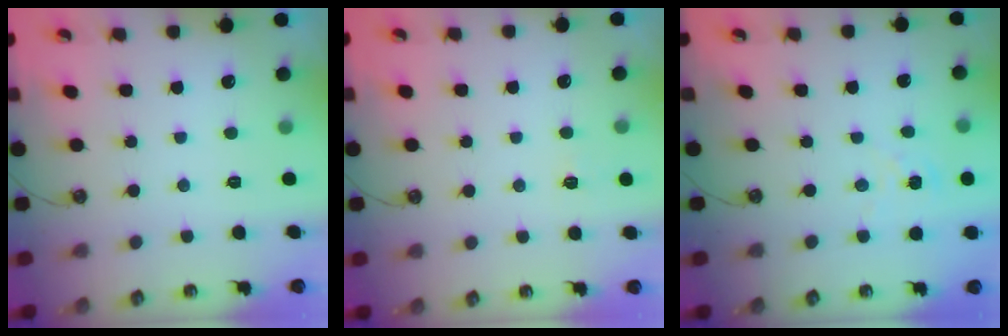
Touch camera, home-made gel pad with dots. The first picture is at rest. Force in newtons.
{"total": 2.5, "press": 2.4, "slide": 0.4}
{"total": 1.6, "press": 1.6, "slide": 0.2}